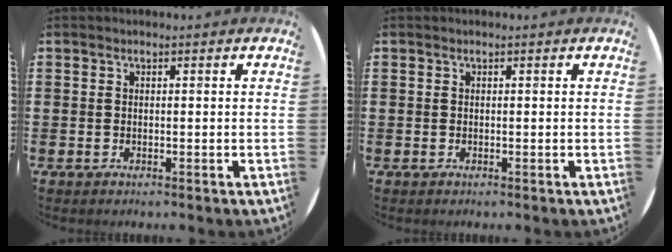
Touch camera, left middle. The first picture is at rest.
{"total": 0.0}